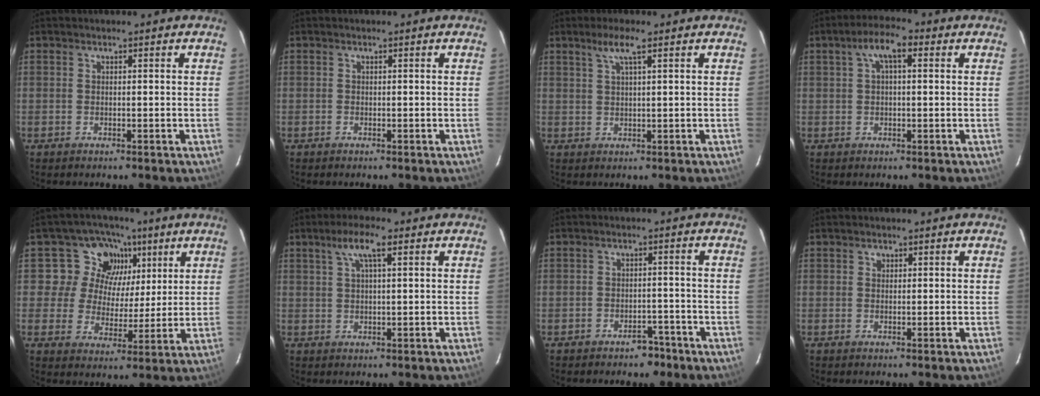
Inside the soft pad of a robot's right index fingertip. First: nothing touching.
{"total": 0.0}
{"total": 3.6, "force": [2.1, 0.2, 2.9], "torque": [-0.056, 0.006, 0.040]}
{"total": 5.6, "force": [1.9, 2.2, 4.8], "torque": [-0.089, 0.020, 0.034]}
{"total": 10.9, "force": [5.2, 9.2, 2.5], "torque": [-0.042, 0.003, 0.081]}
{"total": 5.2, "force": [2.6, 1.2, 4.4], "torque": [-0.083, 0.011, 0.046]}
{"total": 4.0, "force": [-3.0, 2.5, 1.0], "torque": [-0.018, 0.021, -0.027]}
{"total": 0.8, "force": [0.3, 0.7, 0.1], "torque": [0.000, 0.004, 0.004]}